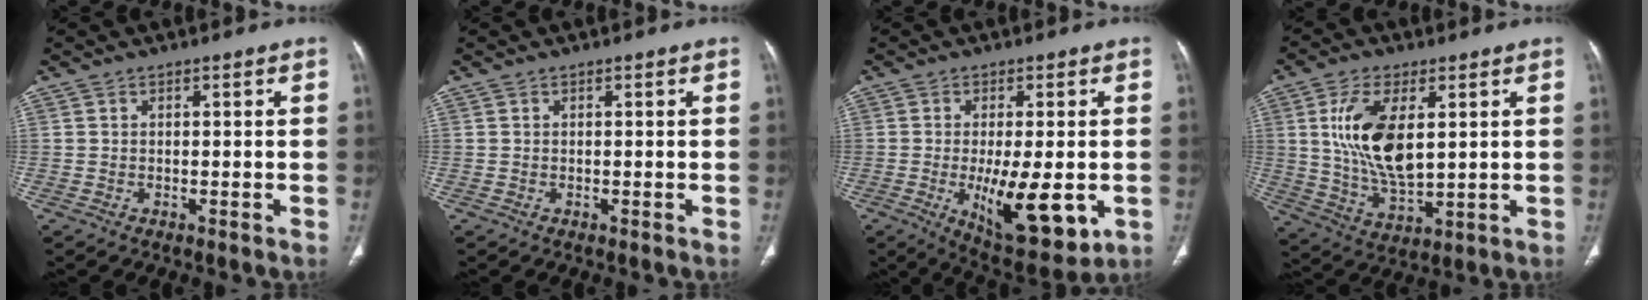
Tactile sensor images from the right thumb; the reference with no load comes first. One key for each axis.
{"total": 0.0}
{"total": 14.4, "fx": -3.1, "fy": 5.4, "fz": 13.0, "tx": -0.188, "ty": -0.024, "tz": -0.033}
{"total": 14.0, "fx": 3.1, "fy": 6.9, "fz": 11.7, "tx": -0.219, "ty": -0.022, "tz": 0.068}